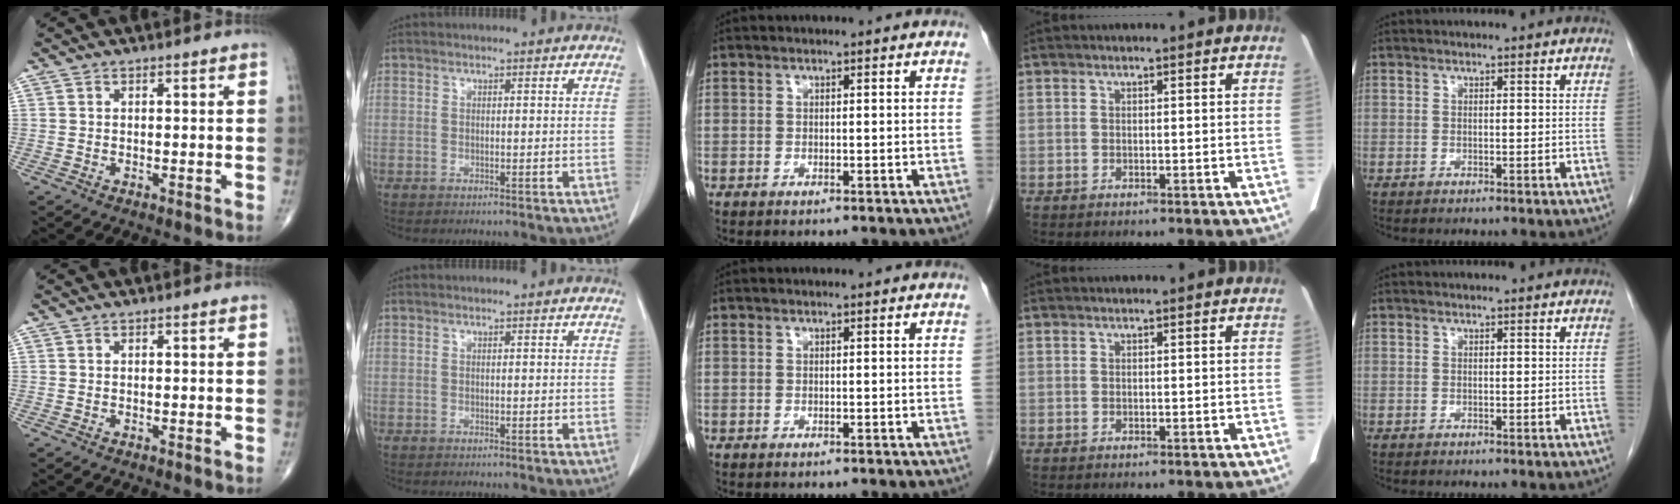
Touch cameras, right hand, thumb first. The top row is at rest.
{}